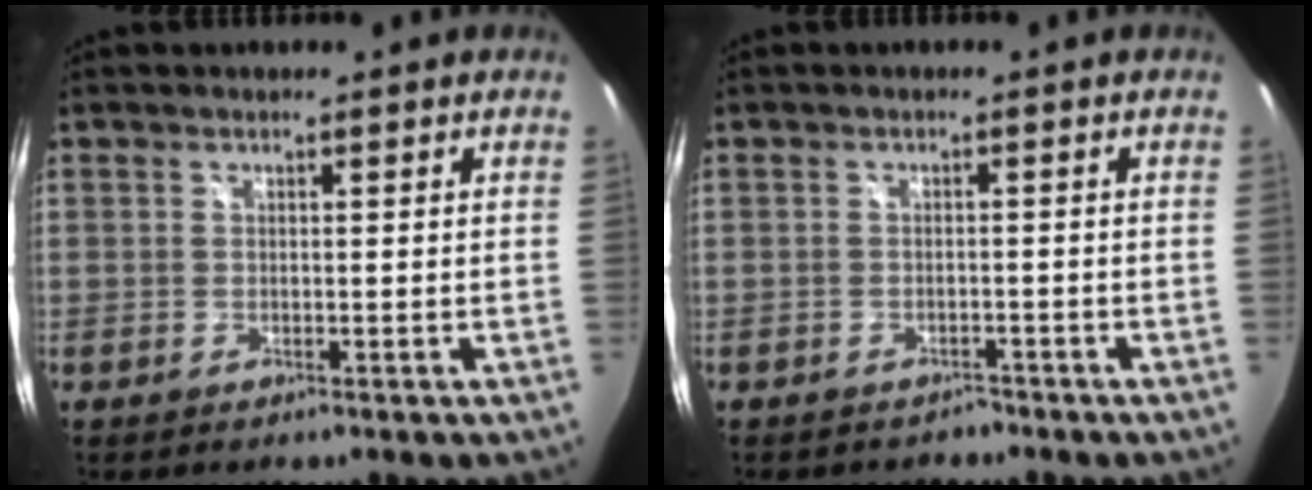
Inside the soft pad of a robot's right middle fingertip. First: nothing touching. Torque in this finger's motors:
{"motor_torque": [-0.32, 0.03, -0.06, -0.01]}